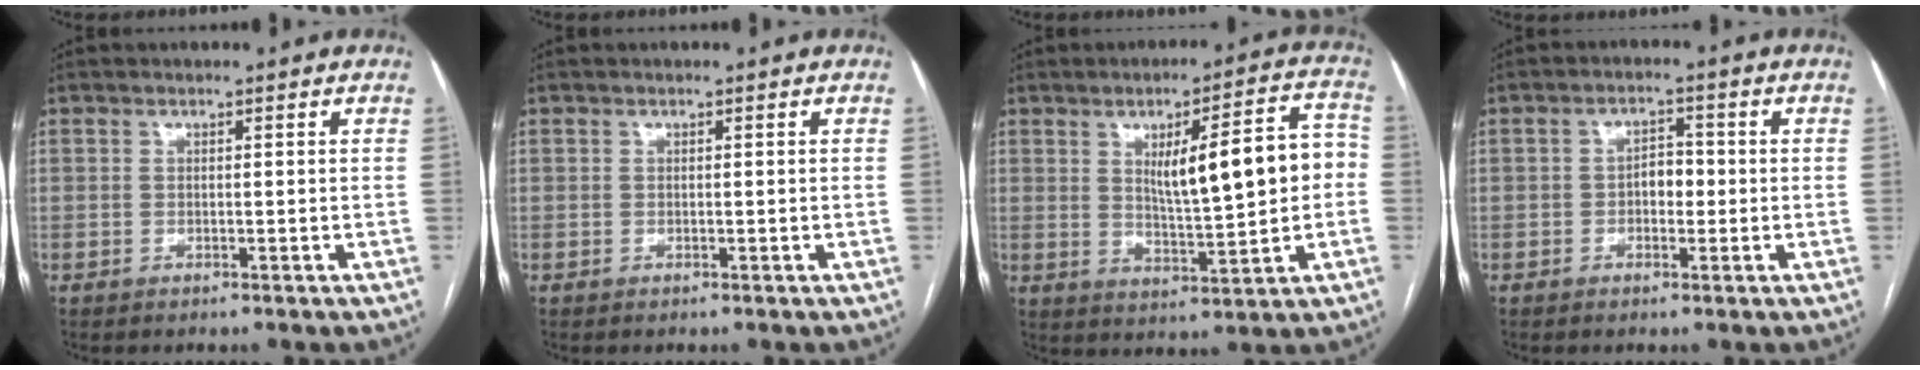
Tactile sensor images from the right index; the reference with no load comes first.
{"total": 0.0}
{"total": 12.7, "force": [1.2, 2.5, 12.4], "torque": [-0.176, 0.026, 0.027]}
{"total": 3.1, "force": [-0.4, 1.9, 2.5], "torque": [-0.034, 0.010, -0.008]}